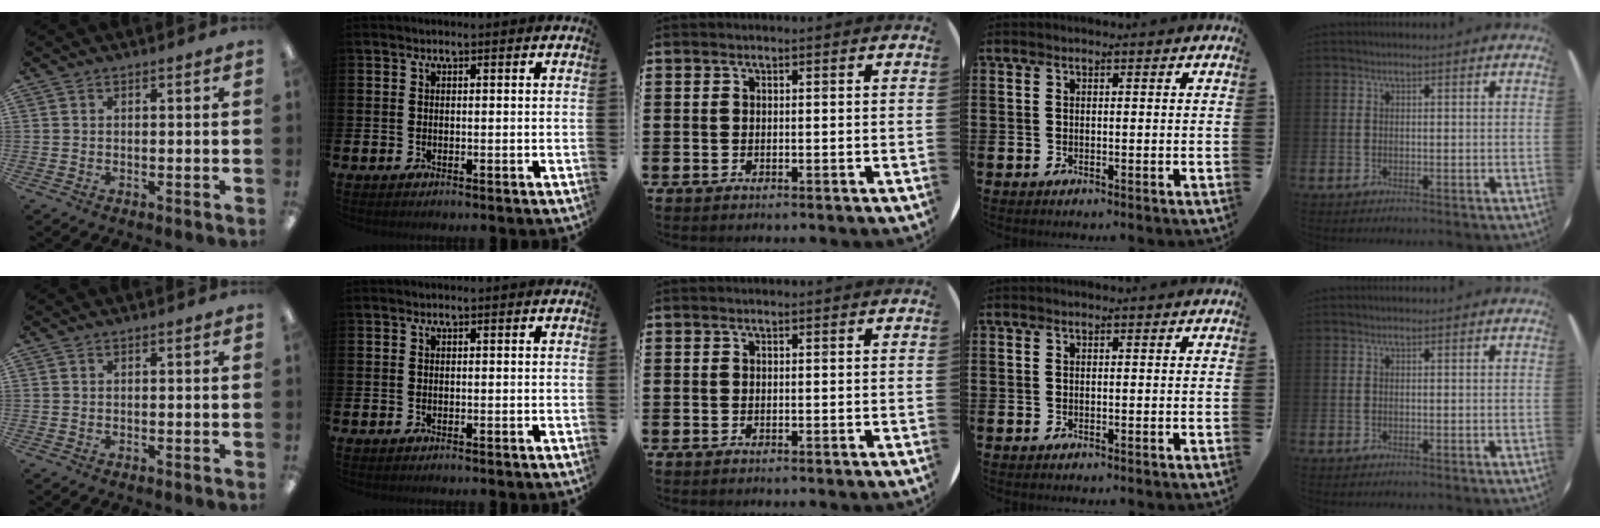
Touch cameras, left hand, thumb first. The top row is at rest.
{}